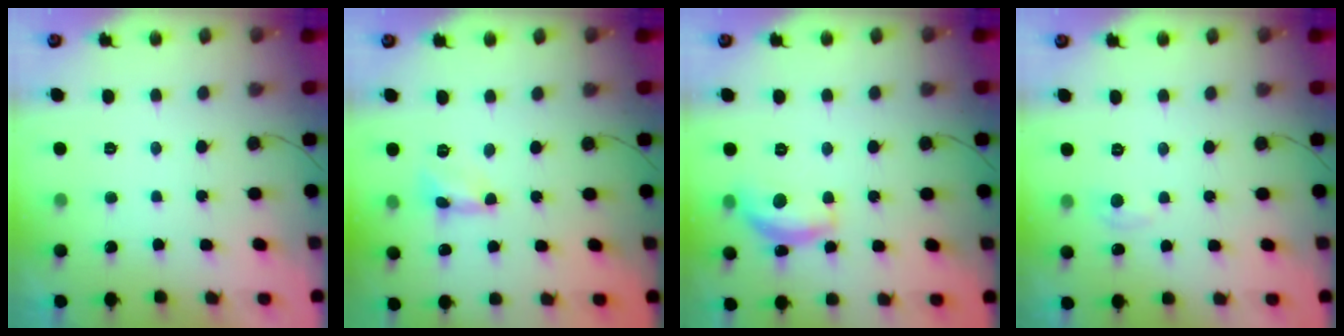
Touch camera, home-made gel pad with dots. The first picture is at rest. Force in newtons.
{"total": 1.0, "press": 1.0, "slide": 0.1}
{"total": 12.0, "press": 12.0, "slide": 0.7}
{"total": 4.0, "press": 4.0, "slide": 0.5}